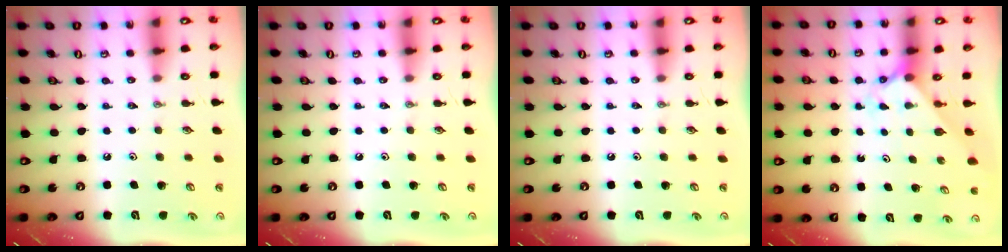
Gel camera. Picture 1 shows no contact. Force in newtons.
{"total": 0.0}
{"total": 0.0}
{"total": 2.0, "press": 2.0, "slide": 0.2}